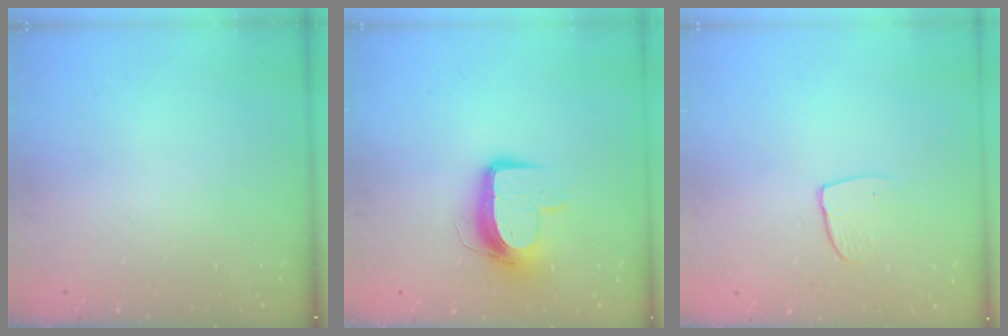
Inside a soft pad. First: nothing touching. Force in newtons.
{"total": 10.8, "press": 10.8, "slide": 1.0}
{"total": 4.3, "press": 4.3, "slide": 0.3}